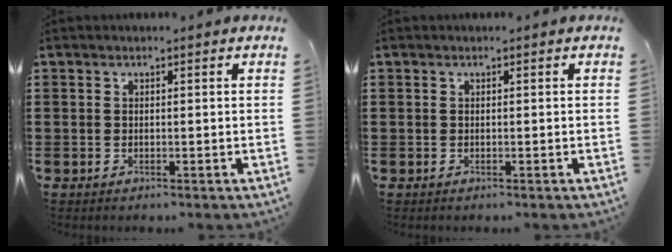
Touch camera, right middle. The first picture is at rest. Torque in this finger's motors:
{"motor_torque": [0.34, -0.14, 0.08, 0.01]}